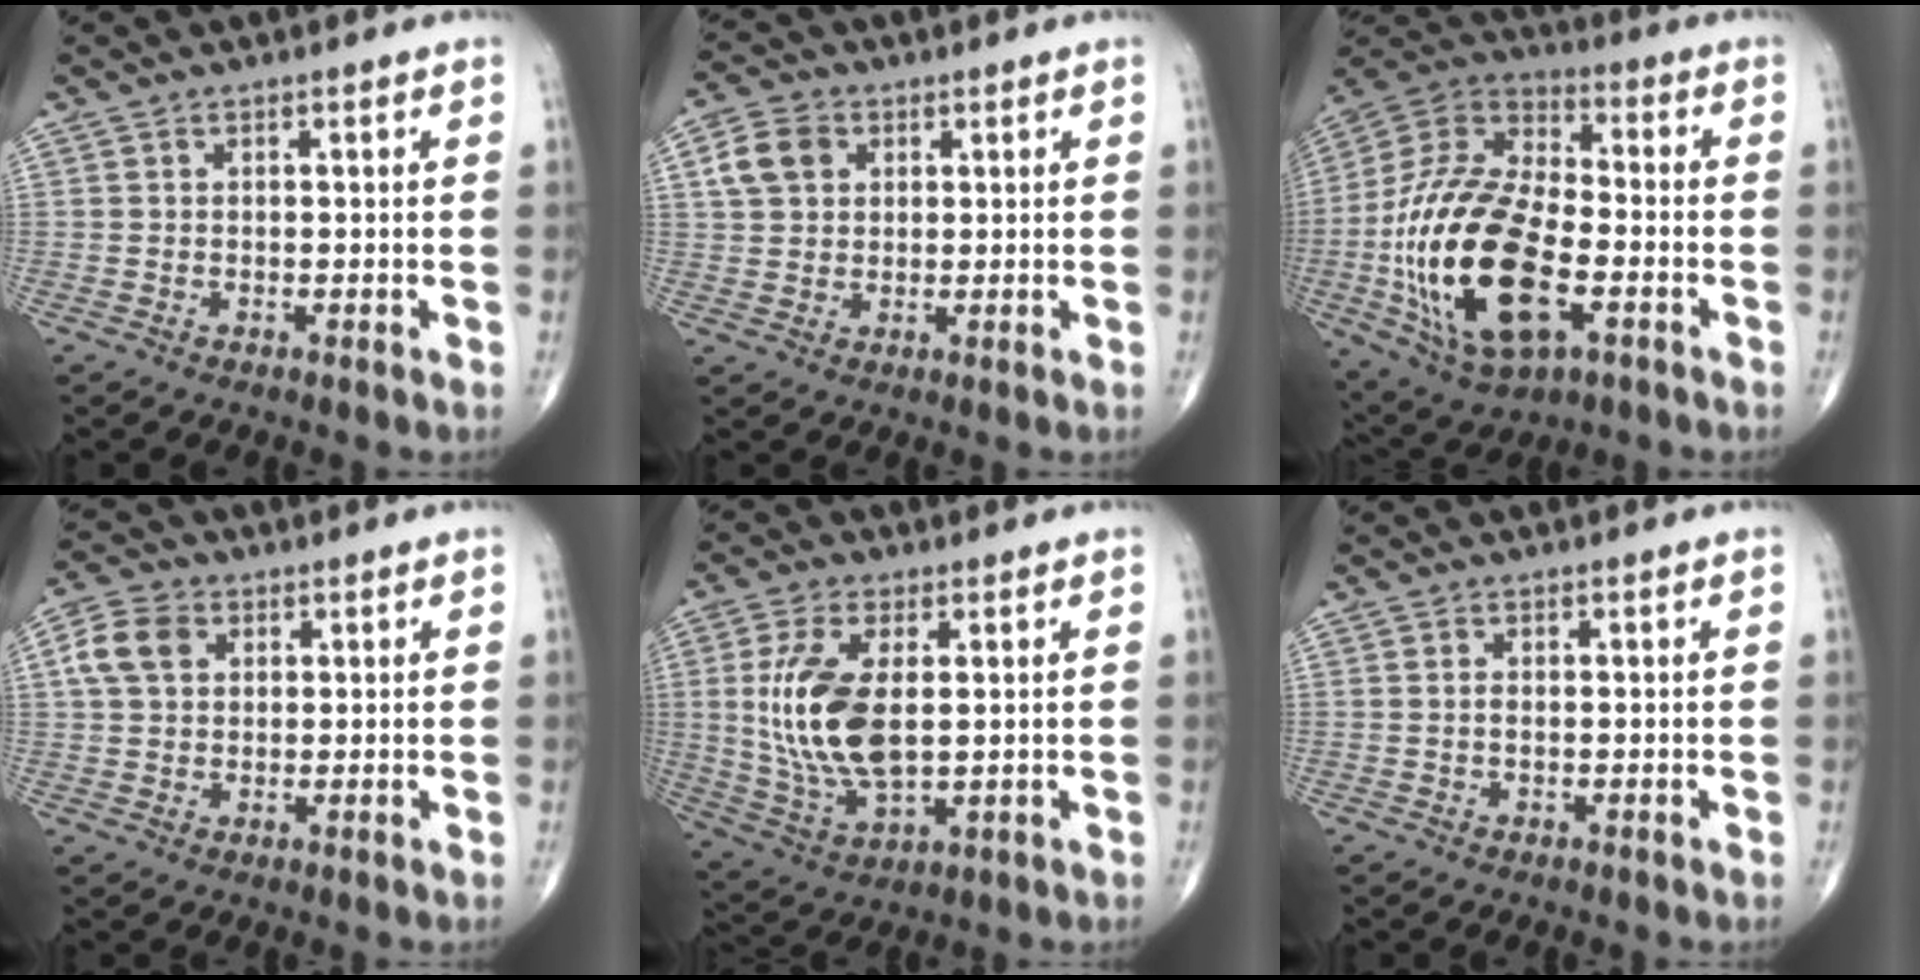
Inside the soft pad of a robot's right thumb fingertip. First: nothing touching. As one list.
[{"total": 6.5, "force": [2.1, 5.0, 3.6], "torque": [-0.055, 0.005, 0.037]}, {"total": 26.6, "force": [-6.4, 13.5, 22.0], "torque": [-0.446, 0.014, -0.106]}, {"total": 7.0, "force": [2.0, 5.2, 4.2], "torque": [-0.077, 0.009, 0.034]}, {"total": 14.6, "force": [1.6, 7.2, 12.6], "torque": [-0.263, -0.013, 0.043]}, {"total": 0.8, "force": [0.0, 0.4, 0.7], "torque": [-0.015, 0.000, -0.001]}]